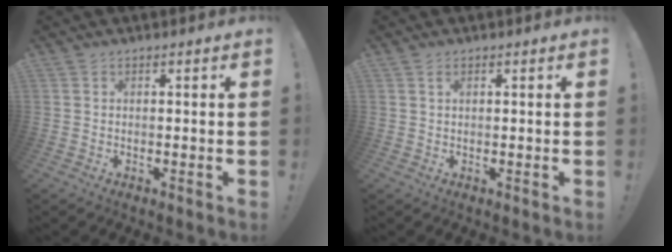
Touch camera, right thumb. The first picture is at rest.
{"total": 1.1, "force": [0.6, 0.5, 0.8], "torque": [-0.014, 0.000, 0.010]}